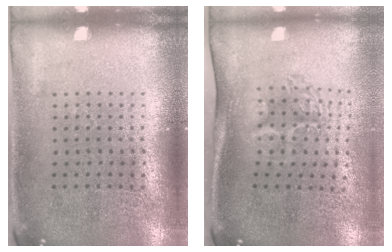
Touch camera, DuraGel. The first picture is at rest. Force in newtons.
{"total": 1.8, "press": 1.3, "slide": 1.3}